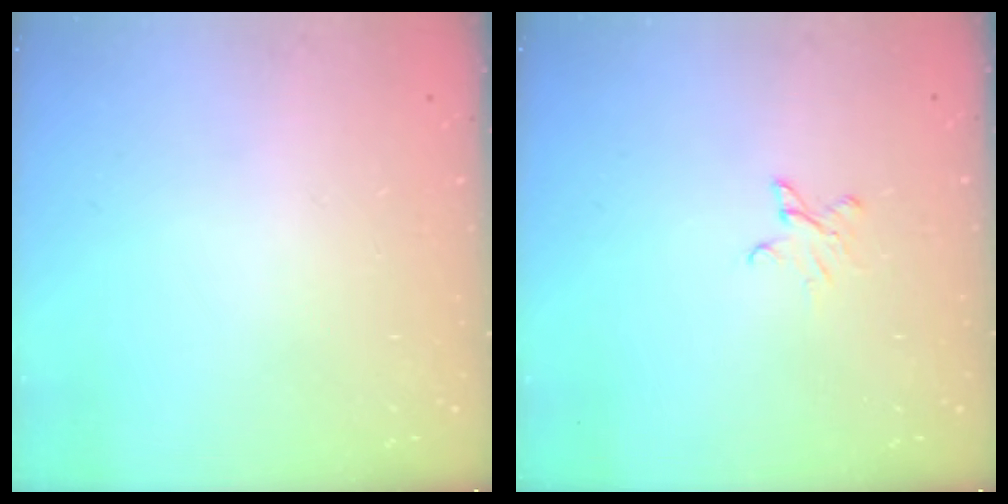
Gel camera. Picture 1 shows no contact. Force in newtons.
{"total": 2.8, "press": 2.8, "slide": 0.3}